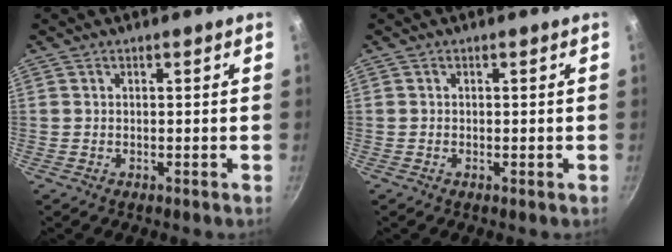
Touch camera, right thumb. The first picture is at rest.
{"total": 0.0}